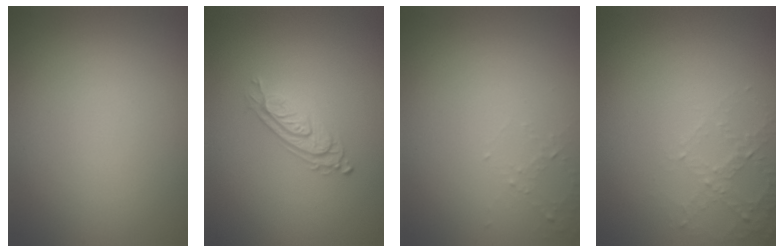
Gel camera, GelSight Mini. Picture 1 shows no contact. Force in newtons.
{"total": 2.8, "press": 2.0, "slide": 1.9}
{"total": 1.1, "press": 1.0, "slide": 0.4}
{"total": 2.2, "press": 2.1, "slide": 0.6}